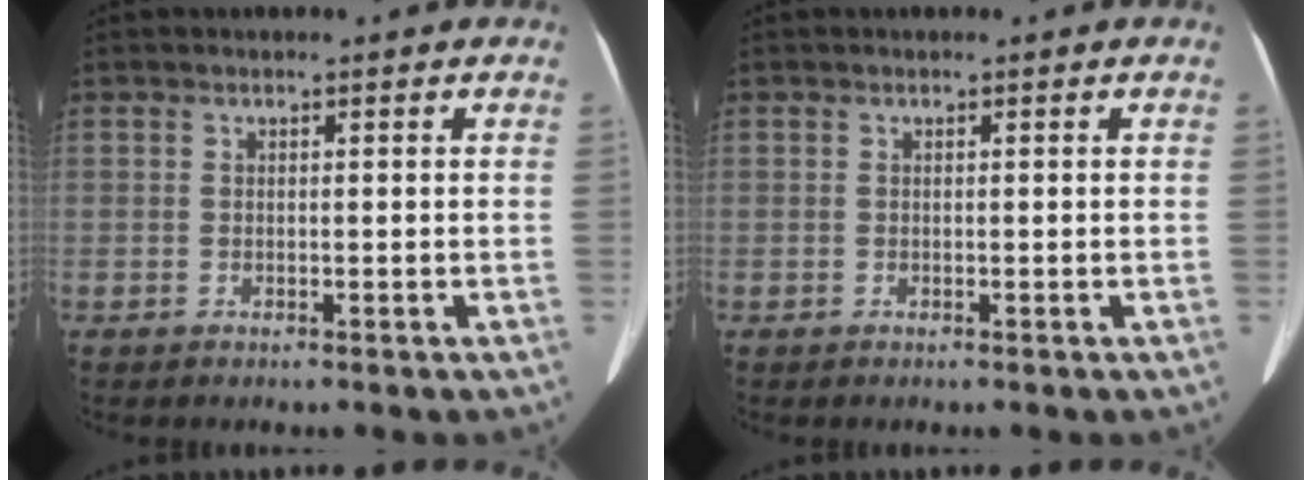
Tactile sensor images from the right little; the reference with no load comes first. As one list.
[{"total": 0.0}]